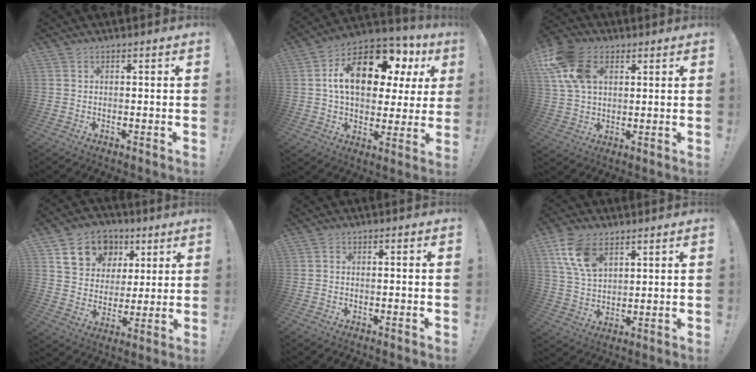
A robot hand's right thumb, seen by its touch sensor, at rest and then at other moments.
{"total": 19.1, "force": [6.8, 10.3, 14.6], "torque": [-0.230, -0.026, 0.116]}
{"total": 15.0, "force": [5.6, 10.2, 9.5], "torque": [-0.184, -0.006, 0.112]}
{"total": 13.6, "force": [6.7, 10.7, 5.0], "torque": [-0.070, -0.030, 0.132]}
{"total": 1.0, "force": [-0.9, 0.0, 0.3], "torque": [-0.004, 0.001, -0.016]}
{"total": 11.8, "force": [6.3, 6.9, 7.3], "torque": [-0.138, -0.016, 0.122]}